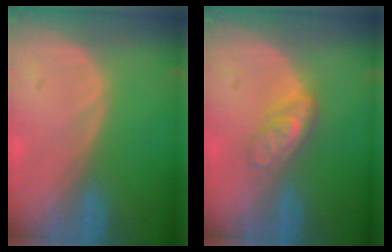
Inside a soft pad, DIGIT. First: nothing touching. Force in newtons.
{"total": 4.7, "press": 4.2, "slide": 2.2}